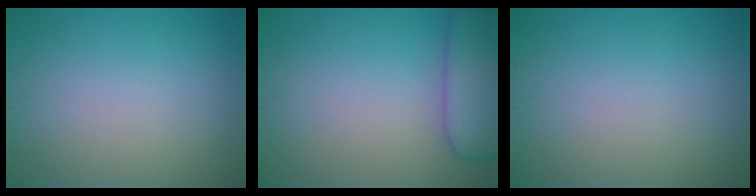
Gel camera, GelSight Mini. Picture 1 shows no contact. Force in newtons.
{"total": 6.1, "press": 6.1, "slide": 0.4}
{"total": 0.0}